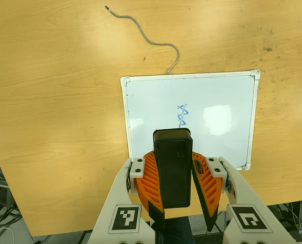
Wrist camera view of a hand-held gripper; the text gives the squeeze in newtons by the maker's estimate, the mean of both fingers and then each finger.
{"total": 9.6, "left": 9.5, "right": 9.6}